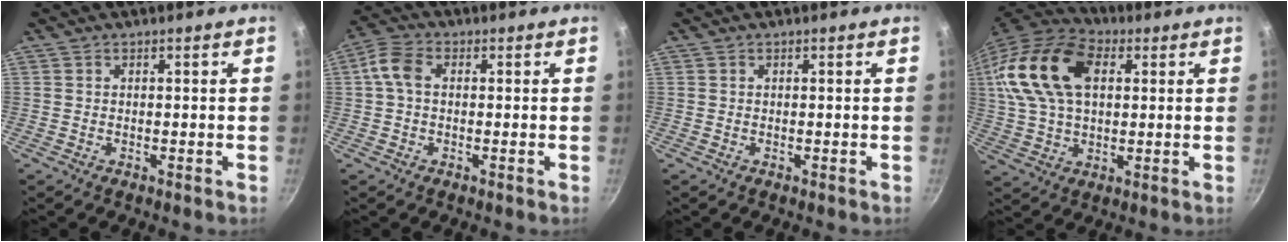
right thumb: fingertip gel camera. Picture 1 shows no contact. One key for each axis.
{"total": 5.2, "fx": 0.3, "fy": 3.5, "fz": 3.8, "tx": -0.084, "ty": 0.015, "tz": -0.003}
{"total": 0.0}
{"total": 20.7, "fx": 5.3, "fy": 12.8, "fz": 15.3, "tx": -0.289, "ty": 0.017, "tz": 0.090}